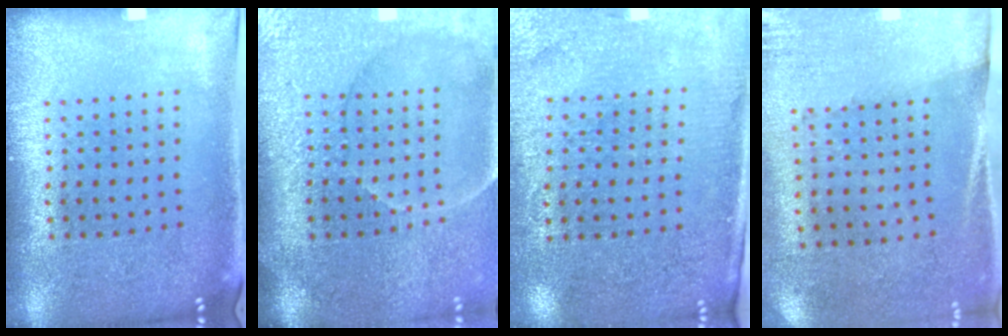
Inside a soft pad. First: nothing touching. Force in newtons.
{"total": 4.1, "press": 3.7, "slide": 1.7}
{"total": 3.1, "press": 2.8, "slide": 1.2}
{"total": 2.7, "press": 2.4, "slide": 1.4}